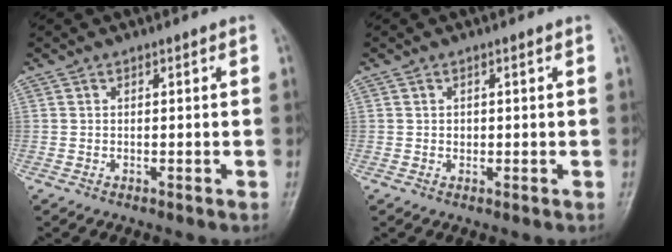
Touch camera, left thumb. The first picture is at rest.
{"total": 0.8, "force": [0.2, 0.7, 0.4], "torque": [-0.001, 0.002, 0.002]}